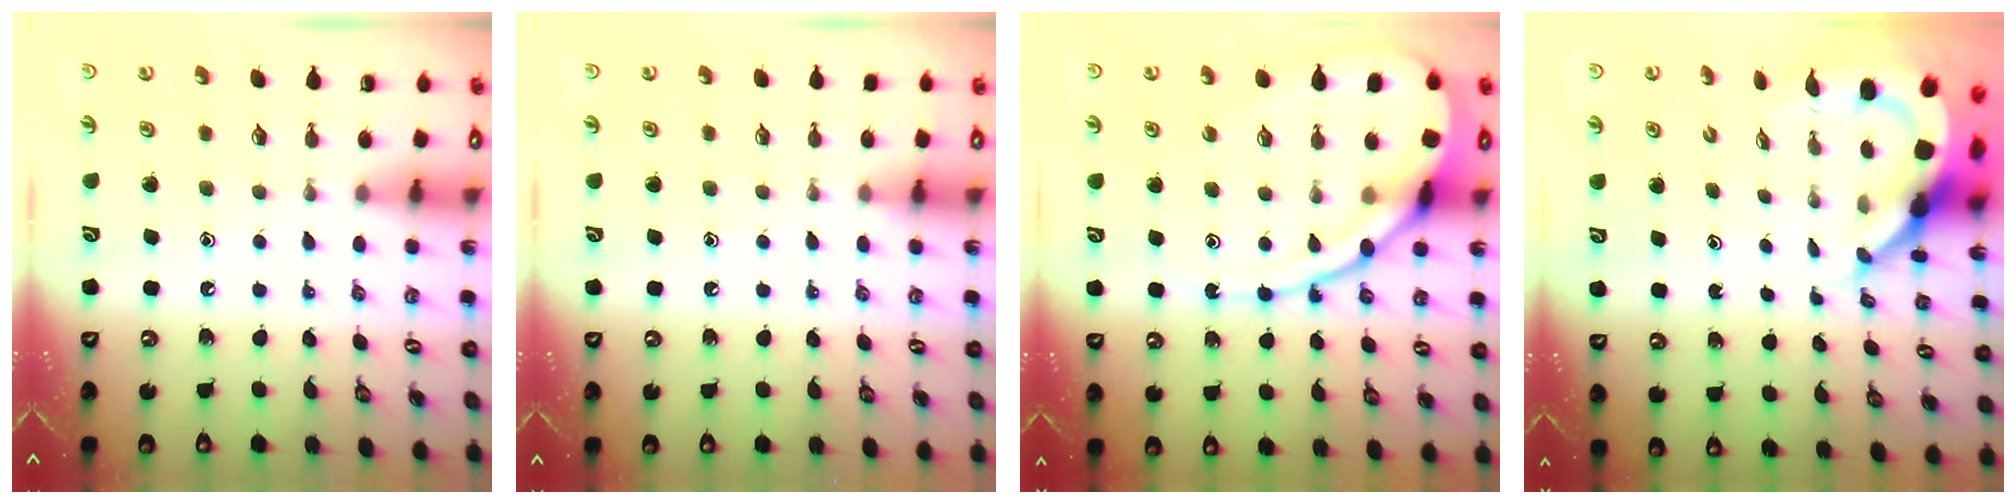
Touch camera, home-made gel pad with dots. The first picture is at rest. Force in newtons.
{"total": 3.0, "press": 2.9, "slide": 0.5}
{"total": 13.5, "press": 13.4, "slide": 1.2}
{"total": 7.2, "press": 7.1, "slide": 0.9}